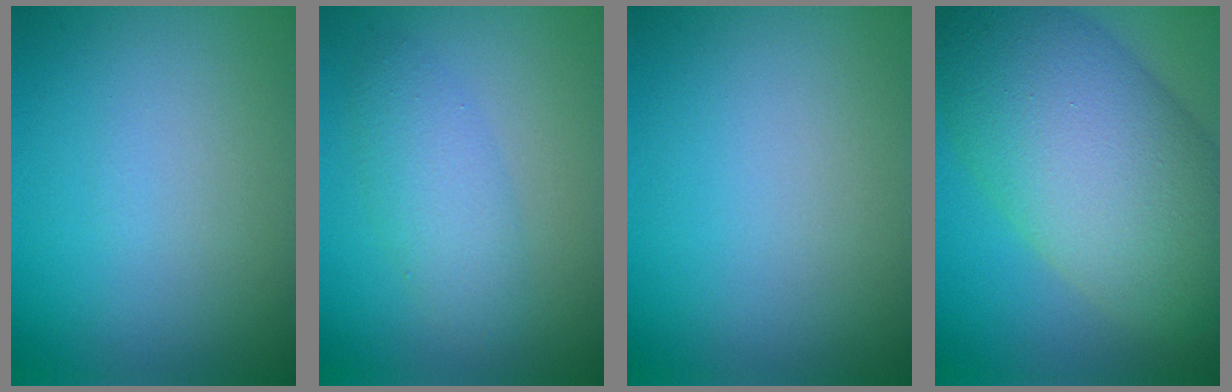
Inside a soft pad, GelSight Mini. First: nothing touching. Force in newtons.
{"total": 2.9, "press": 2.9, "slide": 0.1}
{"total": 0.0}
{"total": 13.4, "press": 13.4, "slide": 0.5}